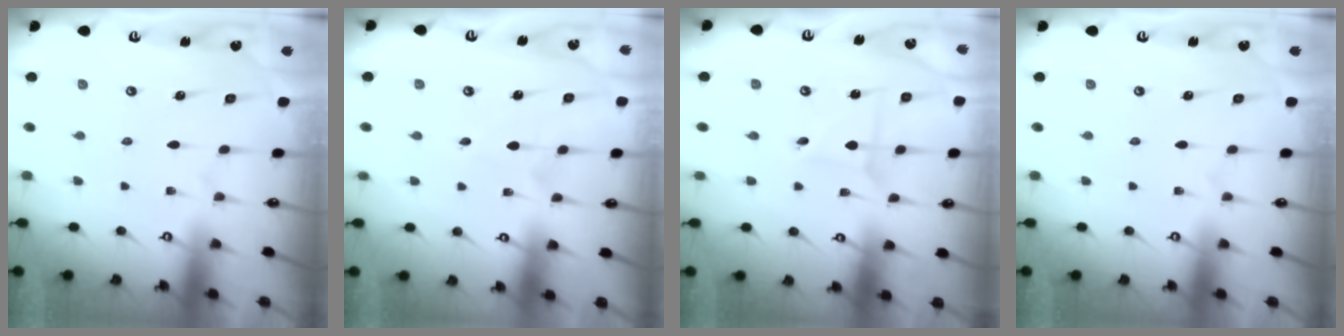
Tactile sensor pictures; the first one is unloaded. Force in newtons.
{"total": 2.6, "press": 2.6, "slide": 0.2}
{"total": 1.9, "press": 1.9, "slide": 0.2}
{"total": 0.0}